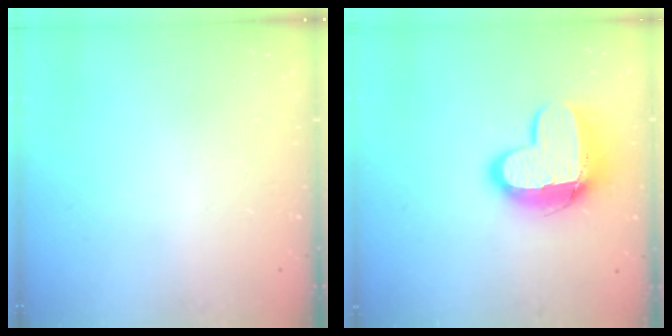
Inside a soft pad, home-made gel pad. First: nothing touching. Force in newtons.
{"total": 14.2, "press": 14.2, "slide": 1.1}